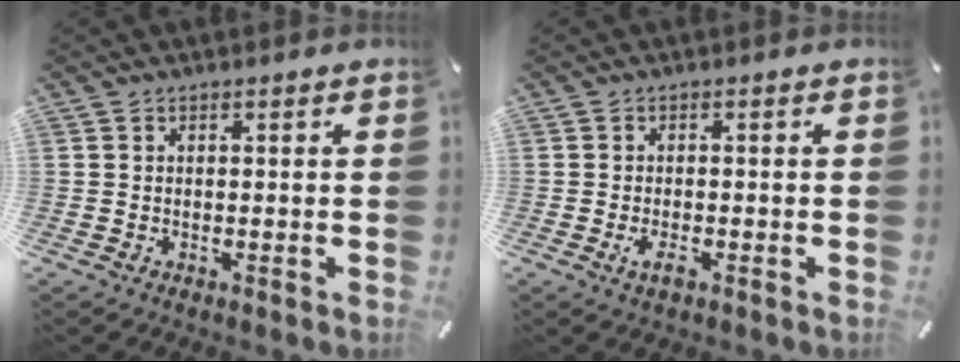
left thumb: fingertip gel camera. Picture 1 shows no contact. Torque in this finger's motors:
{"motor_torque": [-0.02, 0.02, 0.15, -0.15, 0.01]}